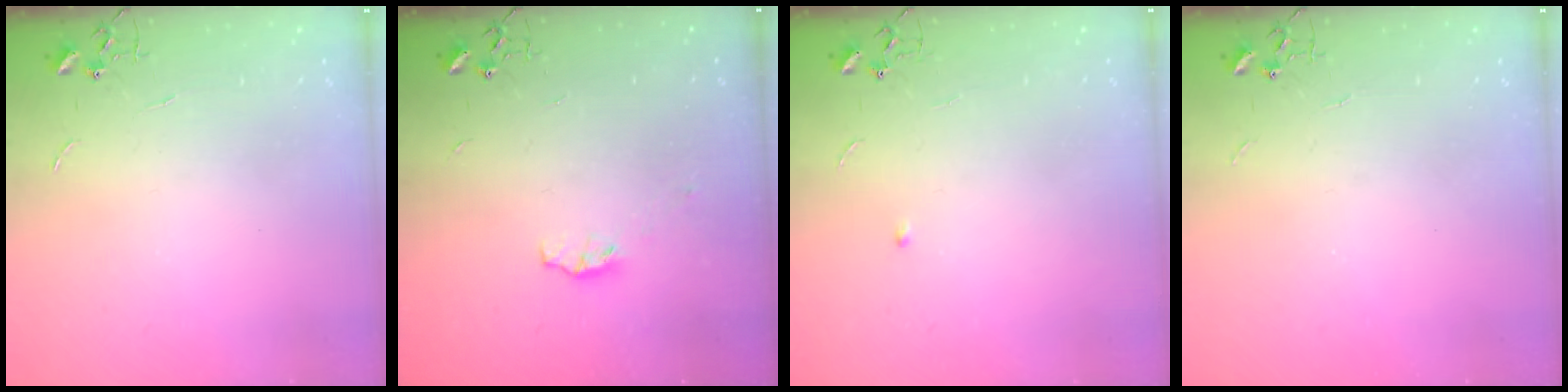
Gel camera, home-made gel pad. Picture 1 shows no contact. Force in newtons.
{"total": 4.4, "press": 4.4, "slide": 0.6}
{"total": 3.4, "press": 3.3, "slide": 0.6}
{"total": 0.0}